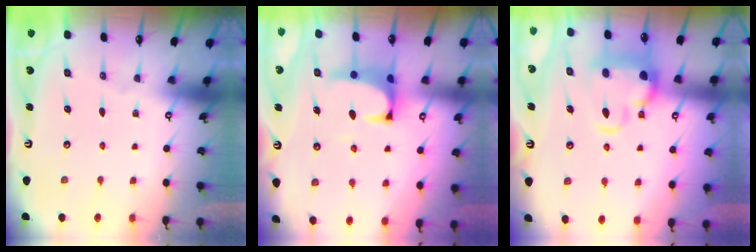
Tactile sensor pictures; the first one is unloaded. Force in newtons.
{"total": 1.8, "press": 1.7, "slide": 0.7}
{"total": 6.8, "press": 6.6, "slide": 1.6}